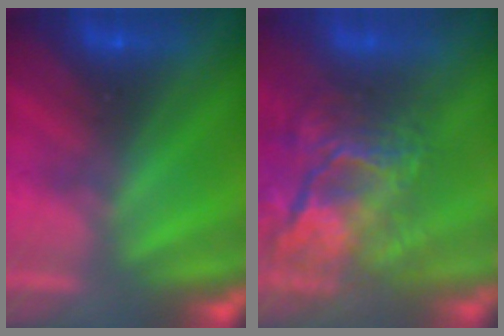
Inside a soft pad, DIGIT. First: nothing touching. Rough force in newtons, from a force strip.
{"total": 7.4}